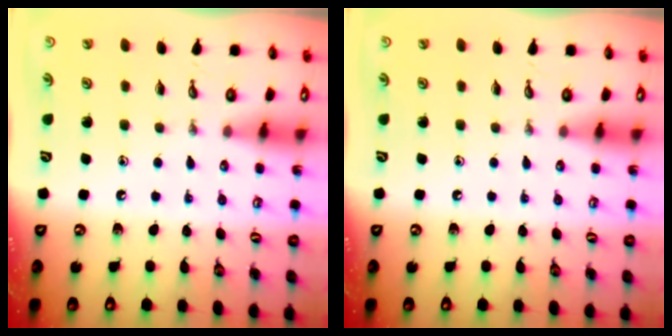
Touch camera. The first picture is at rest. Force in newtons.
{"total": 0.0}